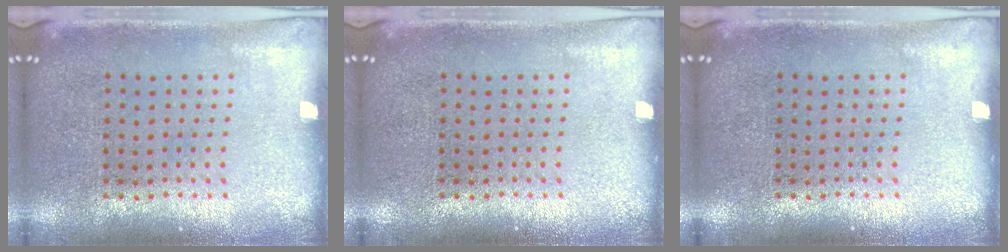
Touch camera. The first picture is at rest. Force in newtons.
{"total": 0.0}
{"total": 0.0}